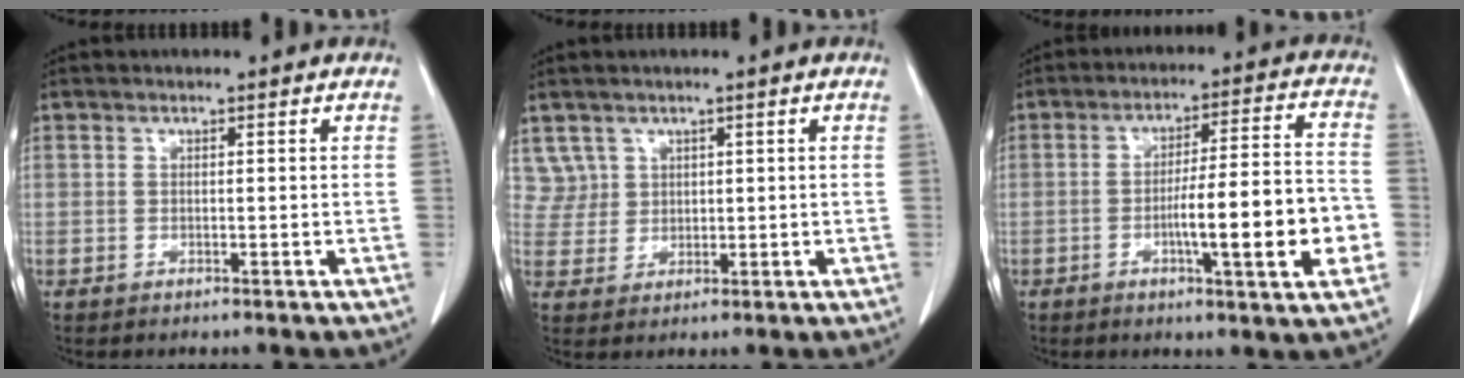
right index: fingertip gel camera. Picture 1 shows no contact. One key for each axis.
{"total": 3.8, "fx": 2.1, "fy": 3.2, "fz": -0.4, "tx": 0.019, "ty": 0.006, "tz": 0.043}
{"total": 13.6, "fx": -3.7, "fy": 1.0, "fz": 13.1, "tx": -0.198, "ty": 0.007, "tz": -0.055}